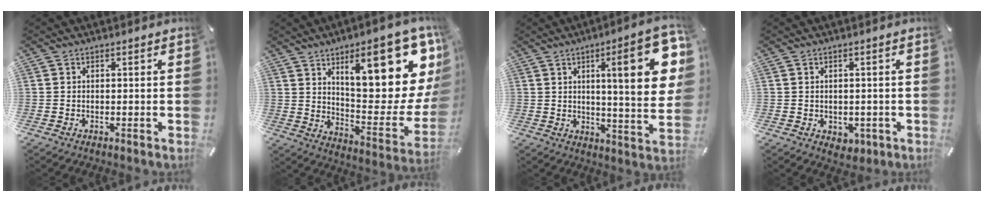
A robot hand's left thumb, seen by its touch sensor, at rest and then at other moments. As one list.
[{"total": 24.4, "force": [12.1, 9.1, 19.2], "torque": [-0.245, -0.091, 0.198]}, {"total": 20.3, "force": [6.7, 4.3, 18.7], "torque": [-0.268, -0.029, 0.084]}, {"total": 2.6, "force": [-0.7, 2.2, 1.1], "torque": [-0.011, 0.001, -0.013]}]